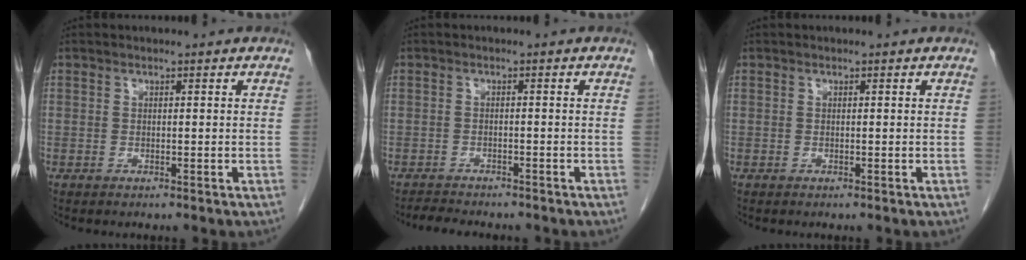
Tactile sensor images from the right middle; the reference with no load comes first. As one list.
[{"total": 4.6, "force": [-4.2, 1.0, 1.5], "torque": [-0.027, -0.009, -0.063]}, {"total": 0.0}]